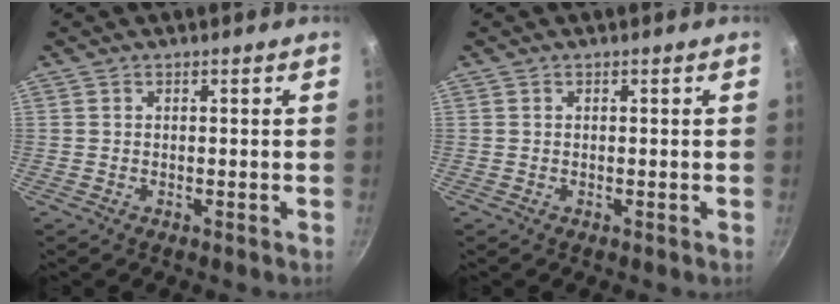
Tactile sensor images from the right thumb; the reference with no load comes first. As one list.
[{"total": 0.0}]